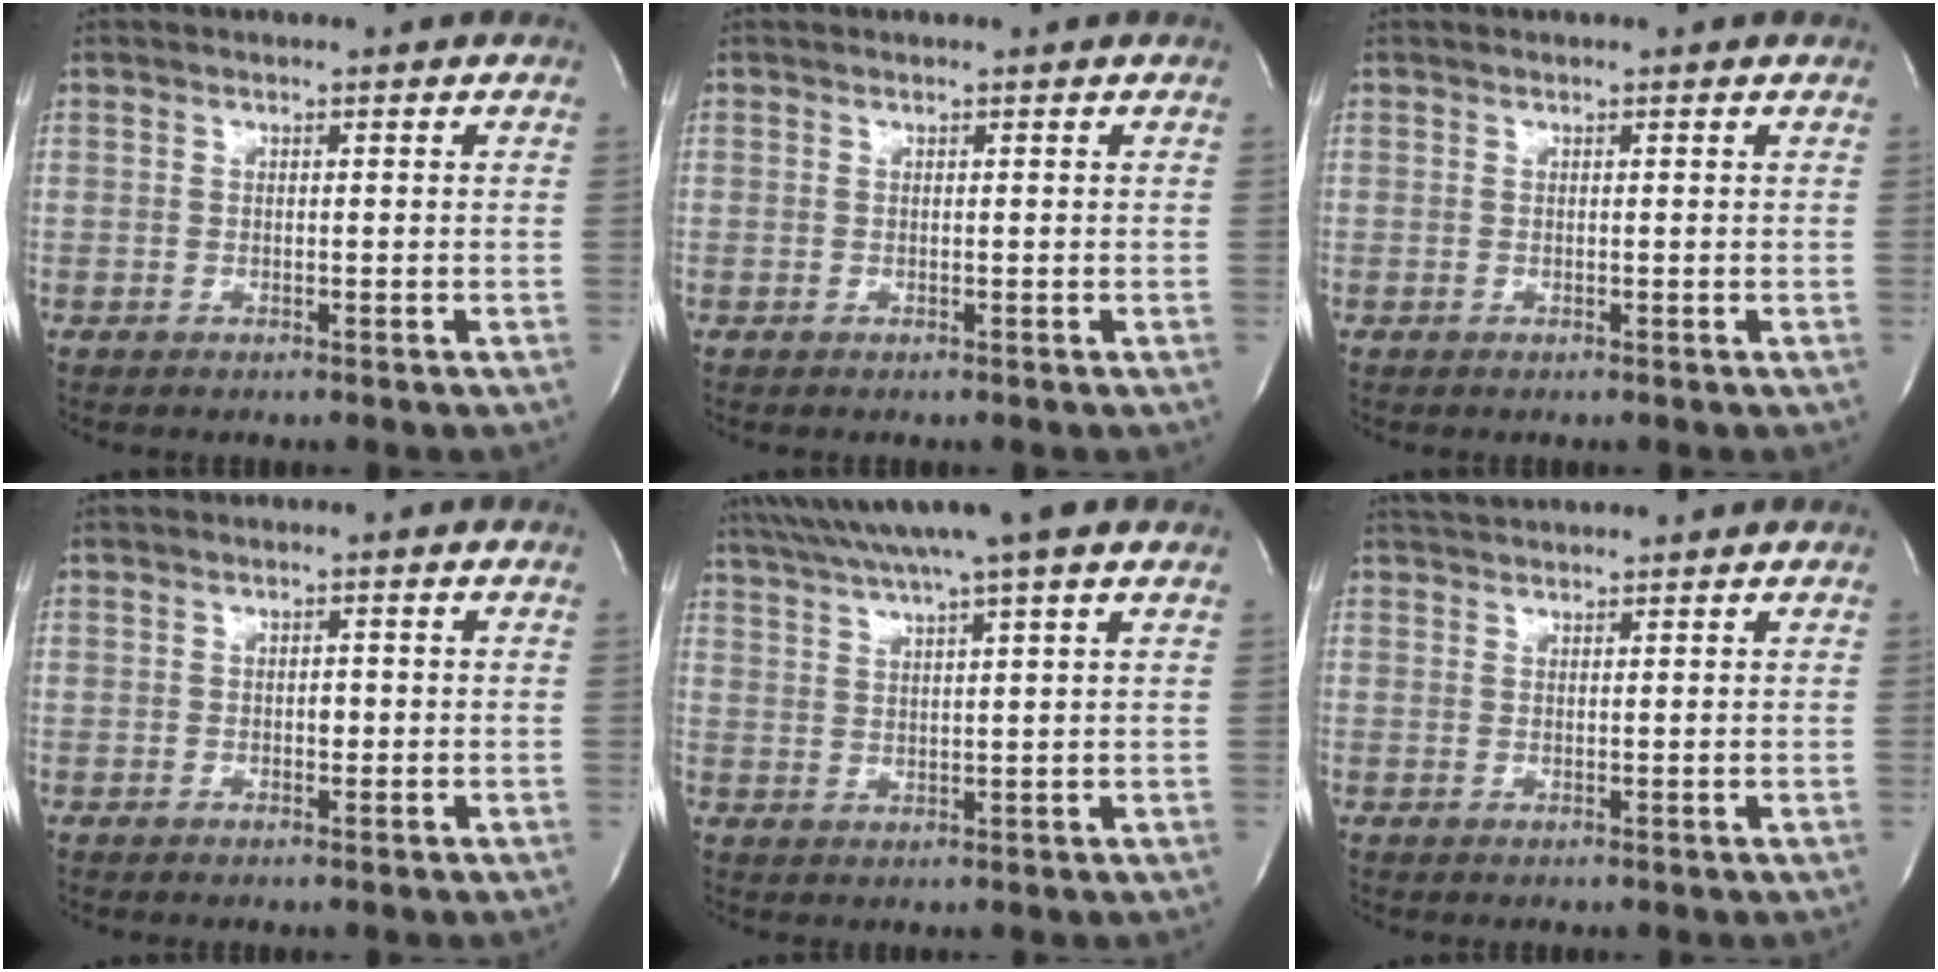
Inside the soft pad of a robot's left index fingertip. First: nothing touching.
{"total": 0.7, "force": [0.7, 0.0, 0.1], "torque": [-0.004, 0.007, 0.011]}
{"total": 1.1, "force": [1.1, 0.1, 0.2], "torque": [-0.008, 0.012, 0.014]}
{"total": 0.8, "force": [-0.2, 0.4, 0.7], "torque": [-0.006, -0.009, -0.004]}
{"total": 12.5, "force": [10.3, -0.8, 7.0], "torque": [-0.126, 0.022, 0.150]}
{"total": 4.5, "force": [4.4, 0.1, 1.1], "torque": [-0.022, 0.034, 0.073]}